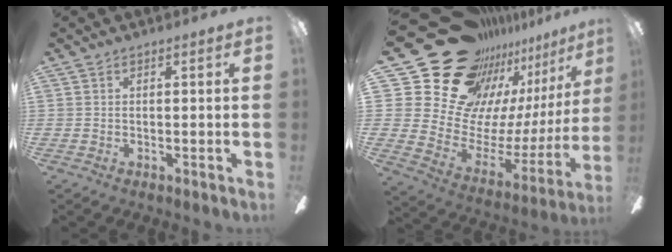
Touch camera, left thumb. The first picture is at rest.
{"total": 27.9, "force": [19.0, 16.0, 12.7], "torque": [-0.229, -0.159, 0.386]}